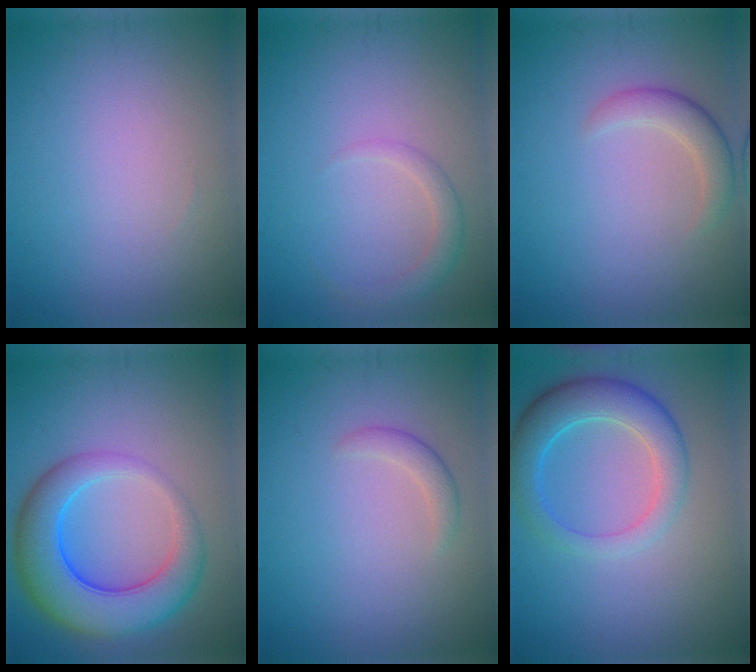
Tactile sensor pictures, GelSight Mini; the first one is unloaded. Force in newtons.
{"total": 1.8, "press": 1.8, "slide": 0.1}
{"total": 2.5, "press": 2.5, "slide": 0.2}
{"total": 8.3, "press": 8.3, "slide": 0.2}
{"total": 1.4, "press": 1.4, "slide": 0.1}
{"total": 5.1, "press": 5.0, "slide": 0.4}